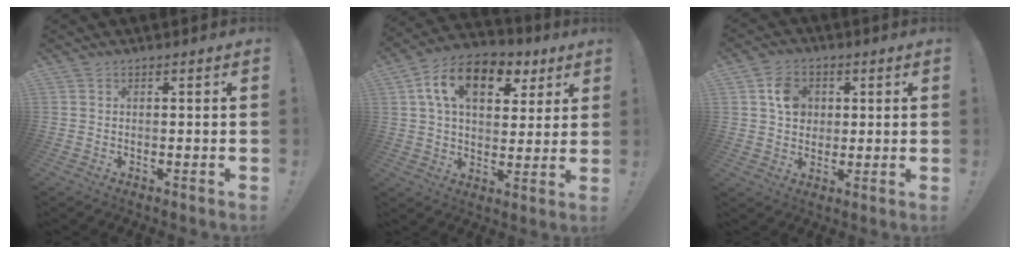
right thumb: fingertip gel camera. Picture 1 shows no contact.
{"total": 16.3, "force": [6.7, 10.1, 10.8], "torque": [-0.168, -0.019, 0.118]}
{"total": 8.3, "force": [2.3, 7.1, 3.8], "torque": [-0.040, -0.001, 0.045]}